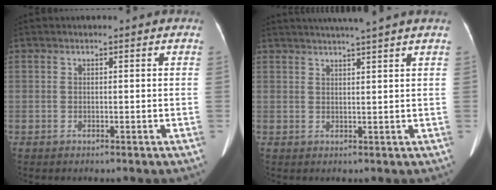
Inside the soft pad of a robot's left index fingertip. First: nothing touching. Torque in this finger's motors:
{"motor_torque": [0.09, -0.16, 0.01, 0.07]}